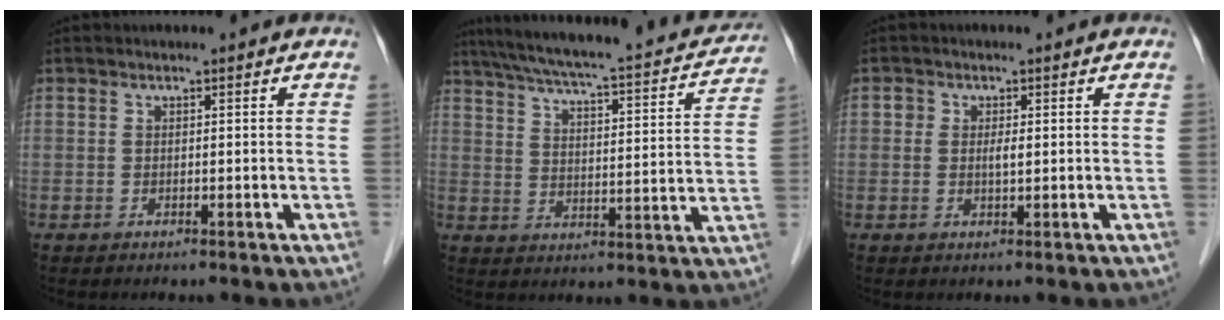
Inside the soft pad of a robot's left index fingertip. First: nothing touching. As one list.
[{"total": 23.3, "force": [20.2, 3.5, 11.0], "torque": [-0.179, -0.005, 0.263]}, {"total": 1.9, "force": [0.0, 1.0, 1.6], "torque": [-0.025, 0.001, 0.000]}]